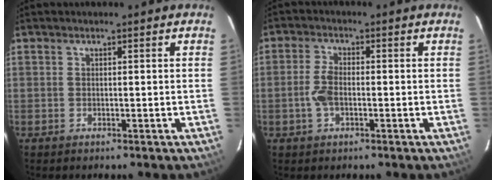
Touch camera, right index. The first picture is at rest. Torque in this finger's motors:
{"motor_torque": [0.56, -0.24, 0.43, 0.09]}